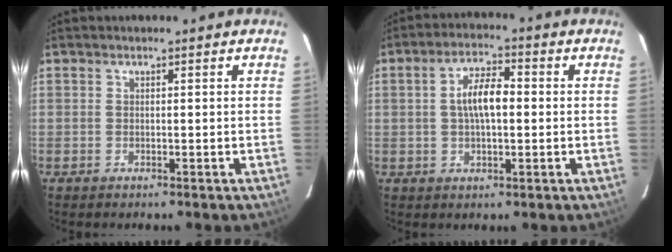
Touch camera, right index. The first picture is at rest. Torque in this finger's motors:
{"motor_torque": [0.45, 0.00, 0.31, 0.05]}